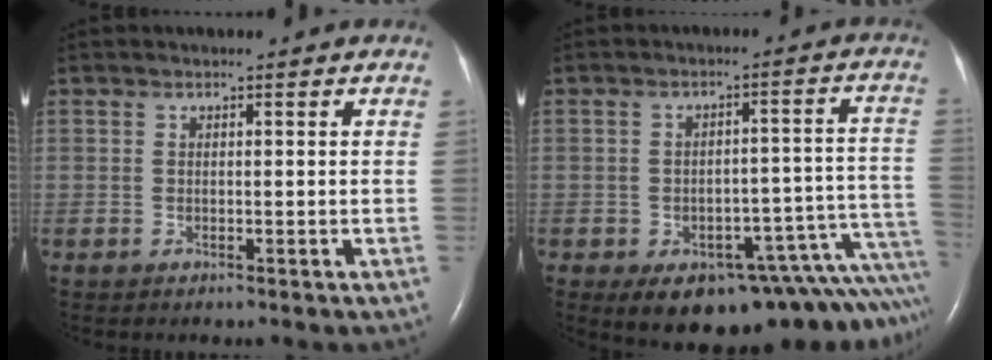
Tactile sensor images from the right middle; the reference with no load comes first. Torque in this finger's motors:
{"motor_torque": [1.07, -1.07, 0.15, 0.11]}